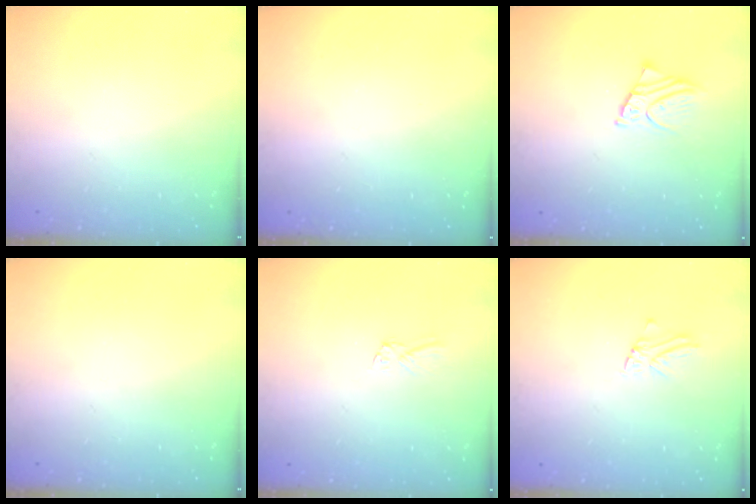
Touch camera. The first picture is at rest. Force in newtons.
{"total": 0.6, "press": 0.6, "slide": 0.0}
{"total": 3.5, "press": 3.5, "slide": 0.4}
{"total": 0.0}
{"total": 2.2, "press": 2.2, "slide": 0.1}
{"total": 1.4, "press": 1.4, "slide": 0.1}